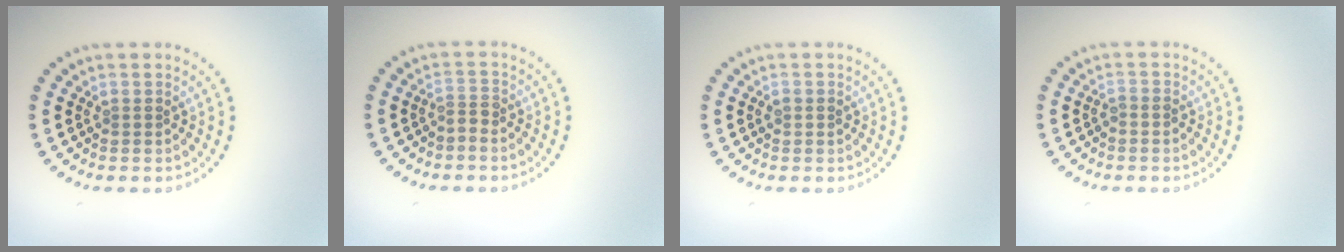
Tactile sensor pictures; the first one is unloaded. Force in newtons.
{"total": 1.2, "press": 0.7, "slide": 1.0}
{"total": 1.0, "press": 1.0, "slide": 0.1}
{"total": 0.6, "press": 0.4, "slide": 0.4}